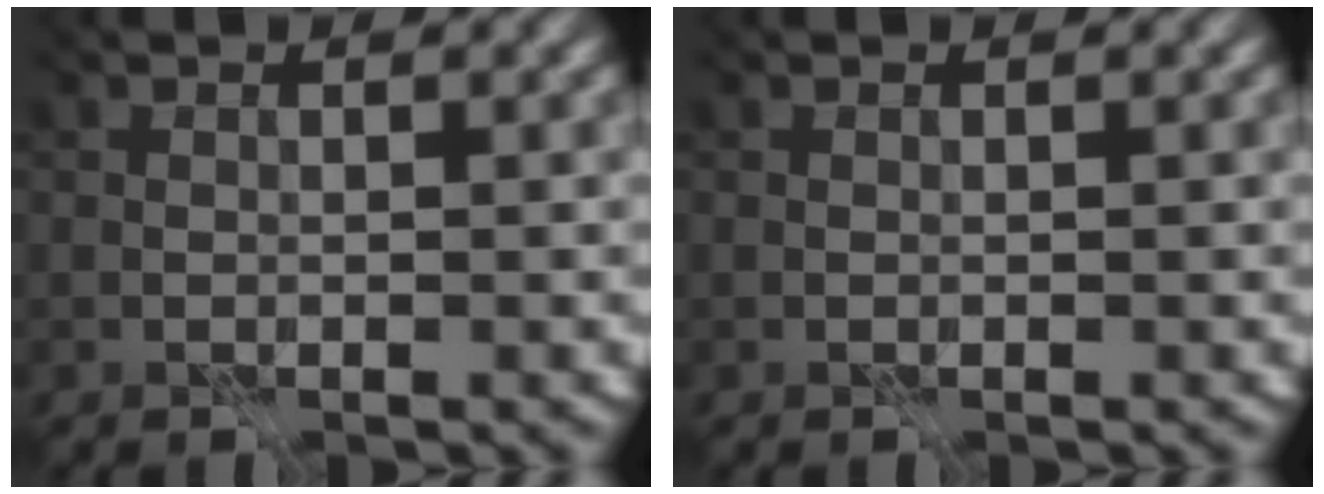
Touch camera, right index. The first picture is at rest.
{"total": 0.0}